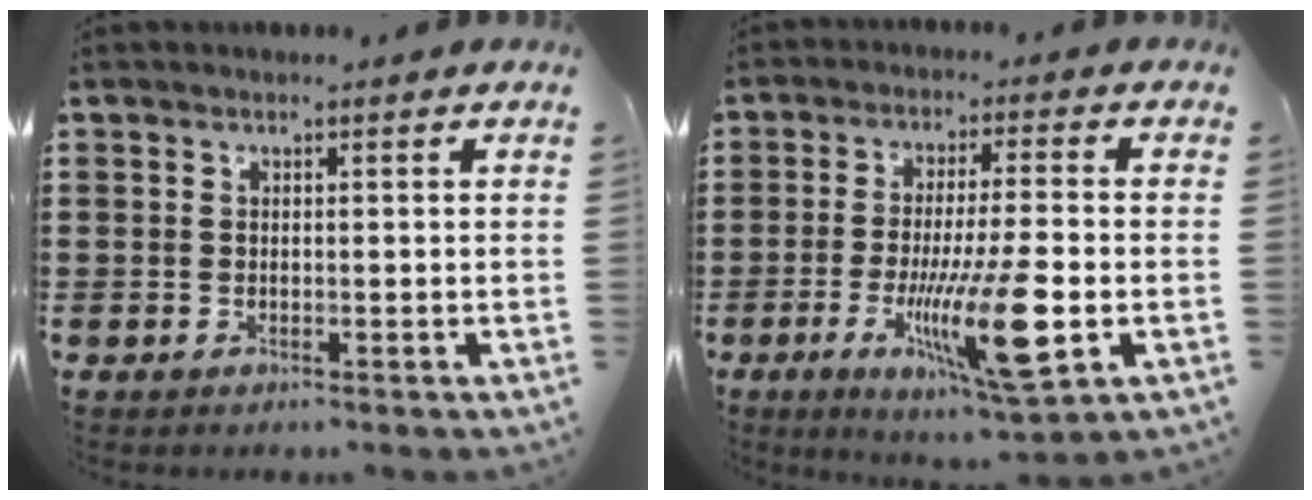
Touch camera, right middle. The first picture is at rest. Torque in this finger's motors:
{"motor_torque": [2.14, 0.00, 1.05, 0.21]}